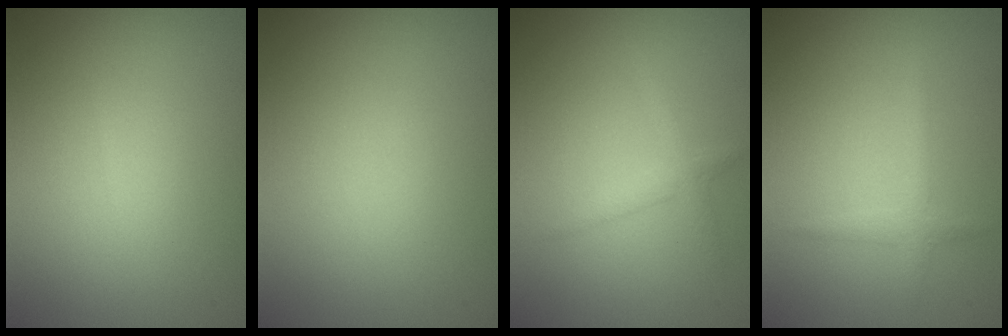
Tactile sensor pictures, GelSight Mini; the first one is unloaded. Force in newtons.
{"total": 0.0}
{"total": 1.7, "press": 1.7, "slide": 0.0}
{"total": 1.5, "press": 1.4, "slide": 0.2}